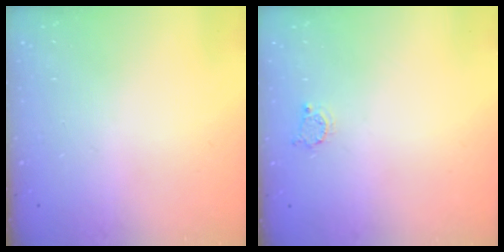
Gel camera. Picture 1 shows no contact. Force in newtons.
{"total": 3.1, "press": 3.1, "slide": 0.4}